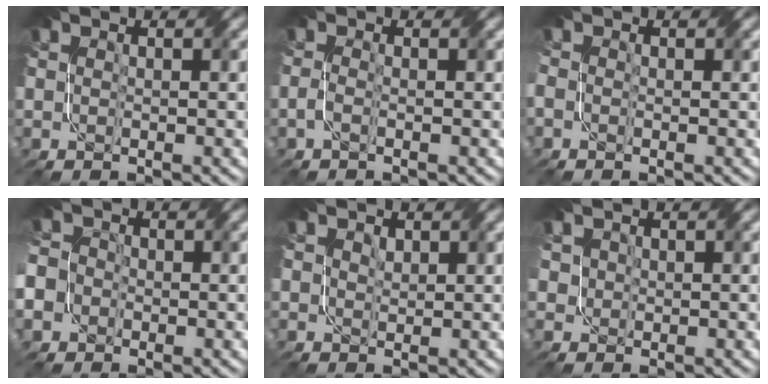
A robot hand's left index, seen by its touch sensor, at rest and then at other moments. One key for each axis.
{"total": 1.1, "fx": -0.8, "fy": 0.2, "fz": 0.8, "tx": -0.020, "ty": 0.002, "tz": -0.023}
{"total": 1.3, "fx": -0.4, "fy": 1.0, "fz": 0.8, "tx": -0.019, "ty": 0.001, "tz": -0.009}
{"total": 8.4, "fx": -3.0, "fy": 7.4, "fz": 2.8, "tx": -0.077, "ty": -0.002, "tz": -0.094}
{"total": 0.8, "fx": 0.7, "fy": 0.4, "fz": 0.2, "tx": -0.007, "ty": -0.001, "tz": 0.008}
{"total": 1.2, "fx": 0.6, "fy": 1.0, "fz": 0.2, "tx": -0.018, "ty": -0.005, "tz": 0.023}